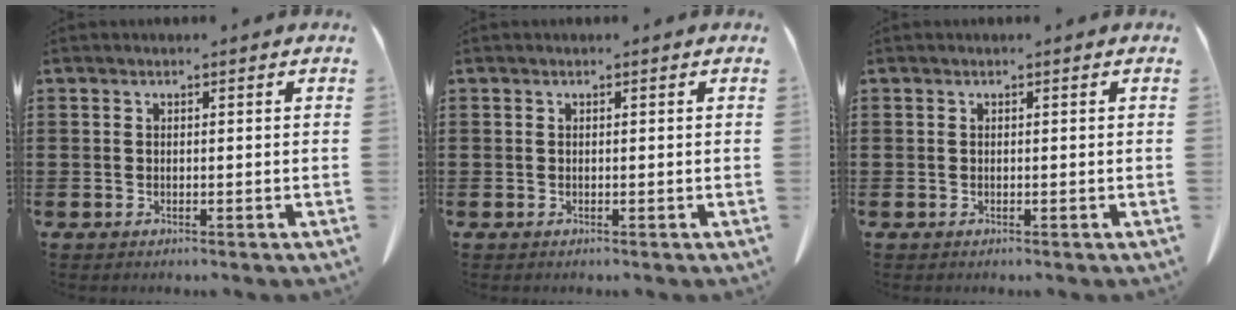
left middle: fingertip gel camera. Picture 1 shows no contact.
{"total": 0.0}
{"total": 0.0}